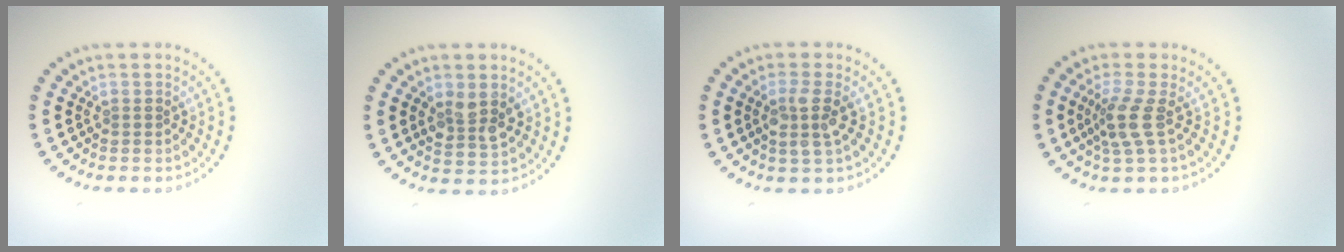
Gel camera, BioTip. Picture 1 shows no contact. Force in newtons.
{"total": 2.8, "press": 2.7, "slide": 0.6}
{"total": 2.5, "press": 2.2, "slide": 1.2}
{"total": 2.7, "press": 2.0, "slide": 1.8}